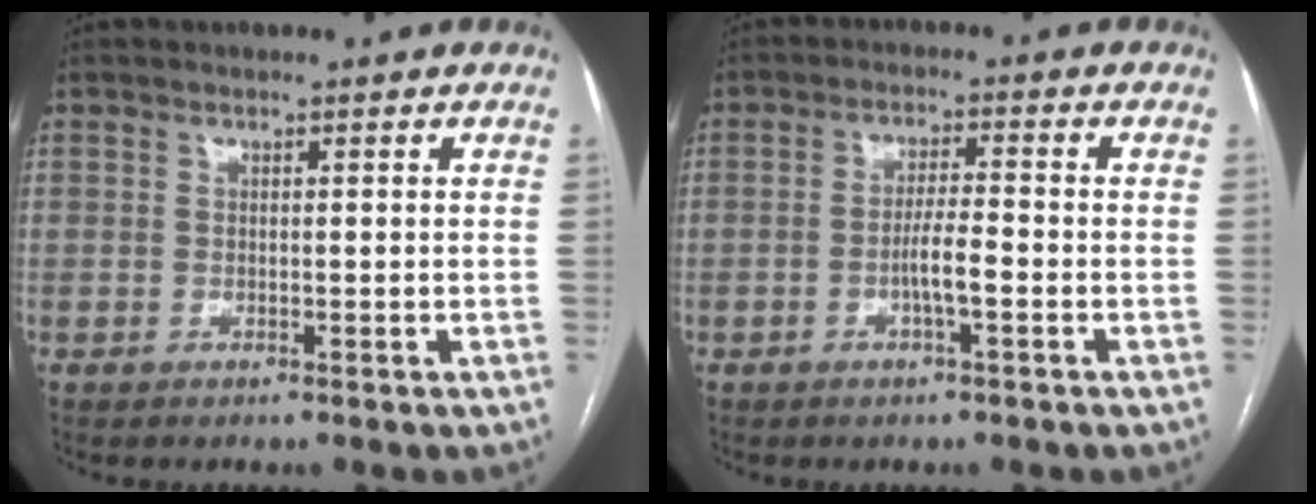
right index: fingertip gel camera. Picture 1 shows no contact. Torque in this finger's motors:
{"motor_torque": [0.69, -0.39, 0.44, 0.10]}